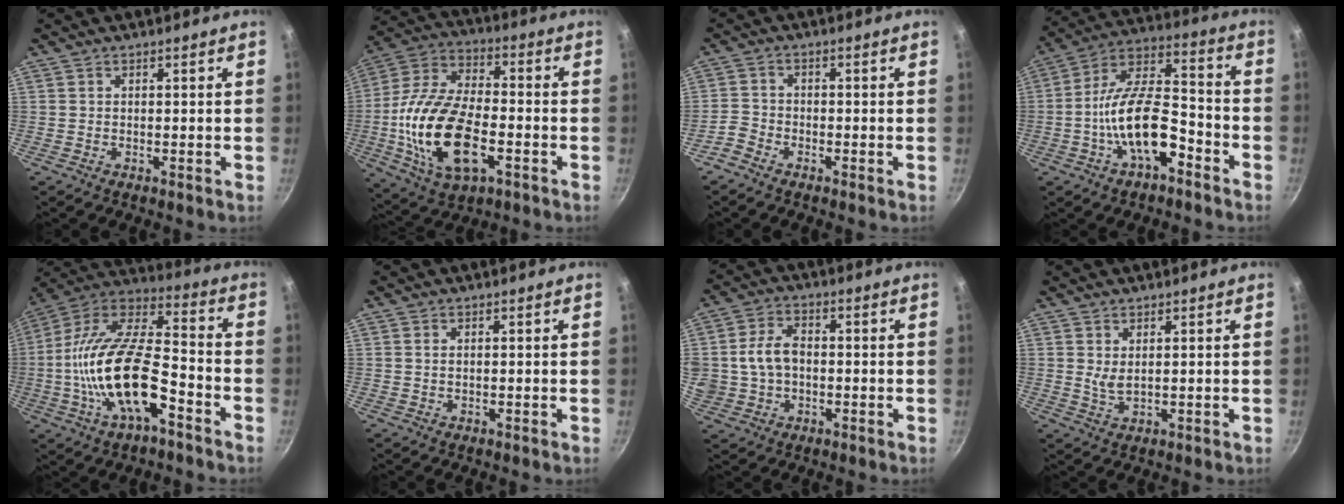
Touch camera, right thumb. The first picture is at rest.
{"total": 21.1, "force": [-4.8, 10.9, 17.4], "torque": [-0.336, 0.022, -0.093]}
{"total": 2.9, "force": [-2.2, 1.7, 0.9], "torque": [-0.021, 0.022, -0.052]}
{"total": 16.1, "force": [-6.3, 7.3, 12.9], "torque": [-0.206, 0.056, -0.122]}
{"total": 21.9, "force": [-7.0, 9.3, 18.5], "torque": [-0.341, 0.046, -0.145]}
{"total": 0.7, "force": [0.2, 0.4, 0.6], "torque": [-0.011, 0.001, 0.003]}
{"total": 9.8, "force": [0.0, 7.4, 6.5], "torque": [-0.120, 0.023, 0.001]}
{"total": 2.5, "force": [0.9, 1.1, 2.1], "torque": [-0.037, -0.012, 0.020]}